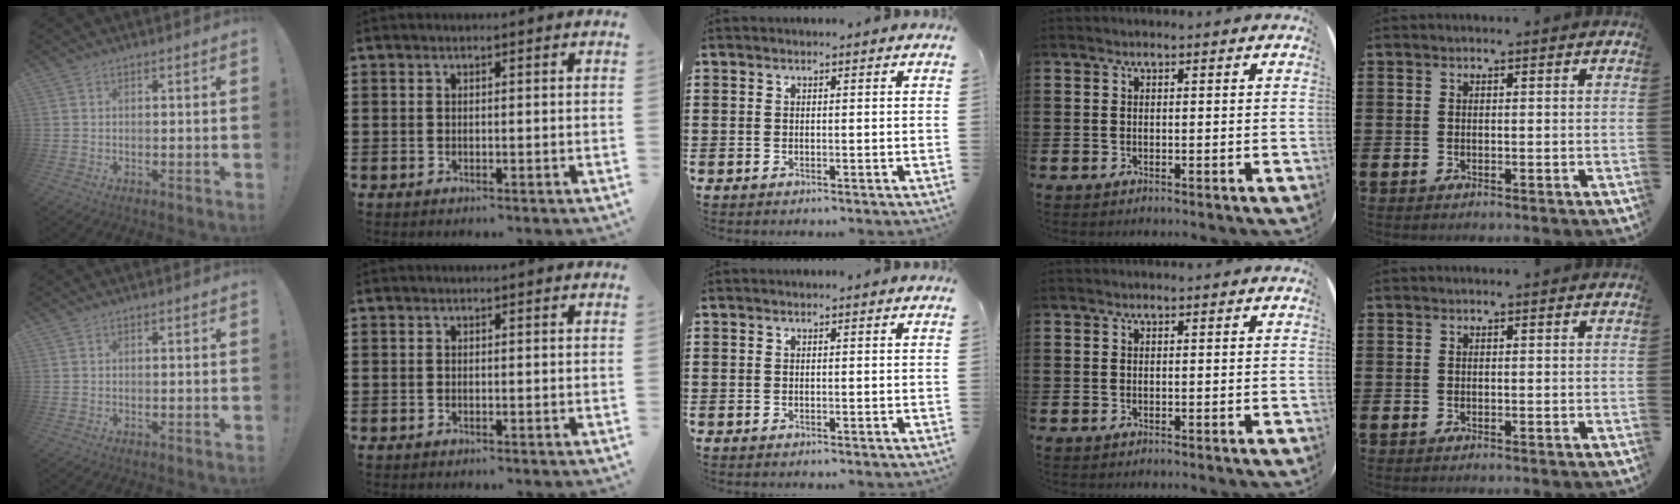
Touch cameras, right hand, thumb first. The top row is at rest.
{}